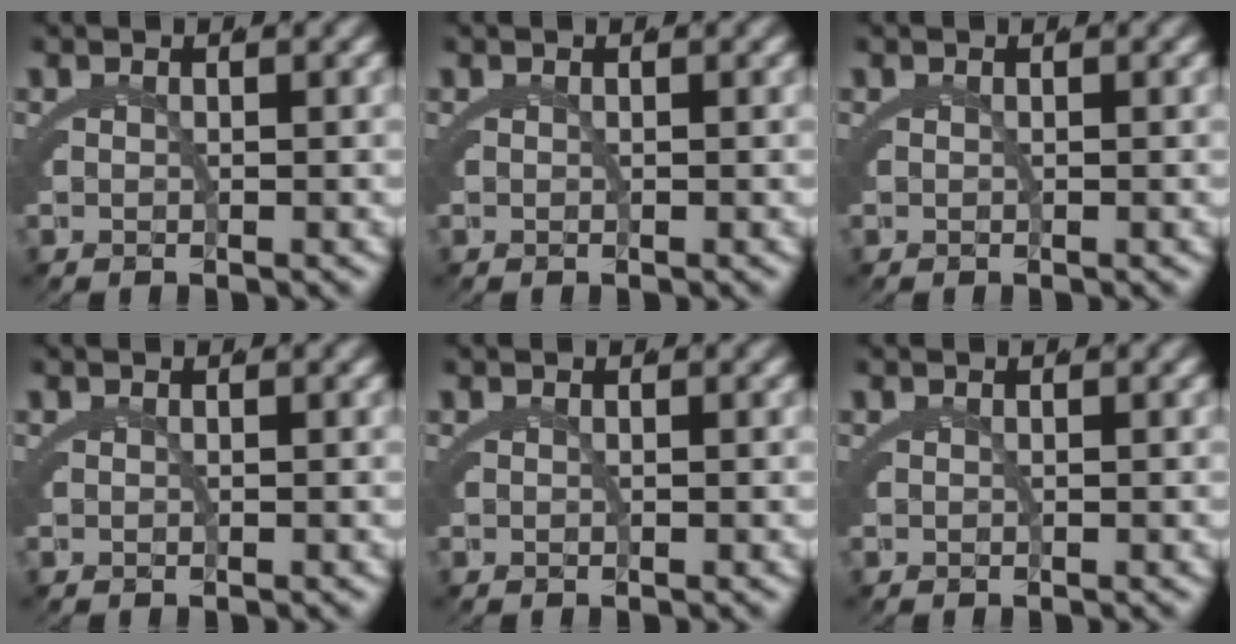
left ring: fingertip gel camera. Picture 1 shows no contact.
{"total": 0.0}
{"total": 0.0}
{"total": 0.0}
{"total": 0.0}
{"total": 0.0}